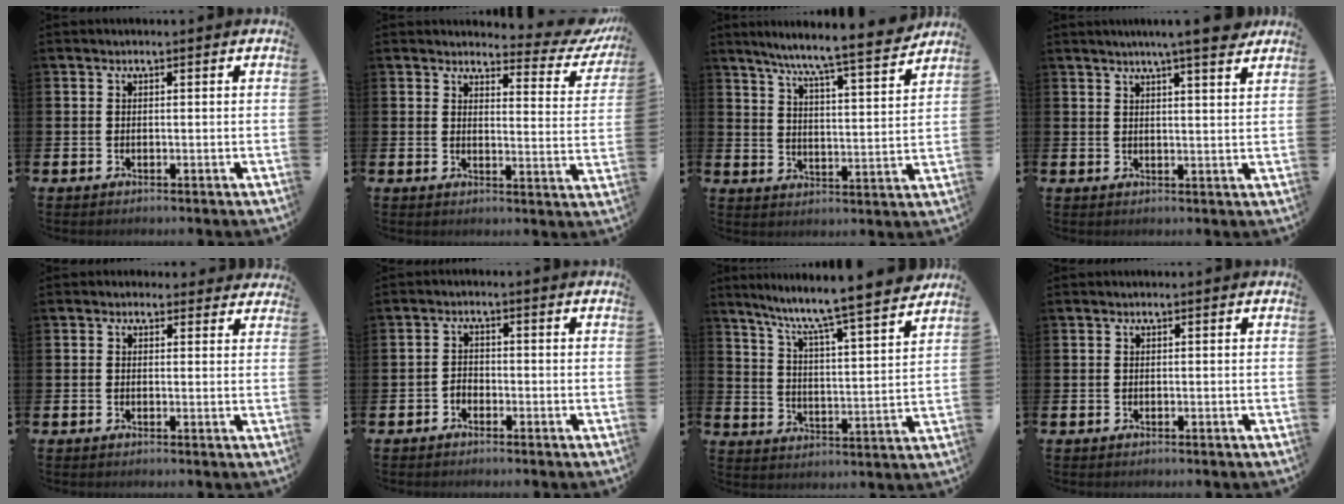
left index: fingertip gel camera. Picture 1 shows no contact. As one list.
[{"total": 3.5, "force": [3.2, 1.2, 0.8], "torque": [-0.004, -0.040, 0.044]}, {"total": 8.0, "force": [7.3, -0.5, 3.3], "torque": [-0.086, -0.052, 0.123]}, {"total": 5.6, "force": [5.0, -0.5, 2.5], "torque": [-0.052, -0.019, 0.085]}, {"total": 1.5, "force": [1.3, 0.8, 0.0], "torque": [0.008, 0.000, 0.020]}, {"total": 1.5, "force": [-1.1, 0.9, 0.3], "torque": [-0.015, 0.008, -0.022]}, {"total": 8.4, "force": [7.9, -0.7, 2.8], "torque": [-0.081, -0.070, 0.127]}, {"total": 0.0}]